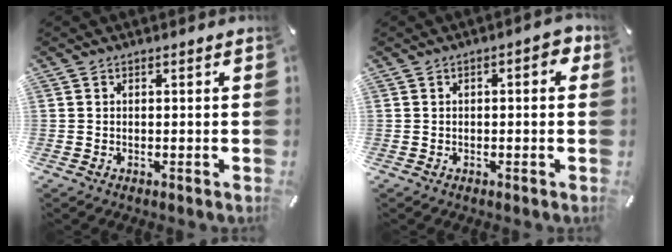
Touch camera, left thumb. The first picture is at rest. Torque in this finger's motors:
{"motor_torque": [0.01, -0.01, 0.21, 0.17, 0.03]}